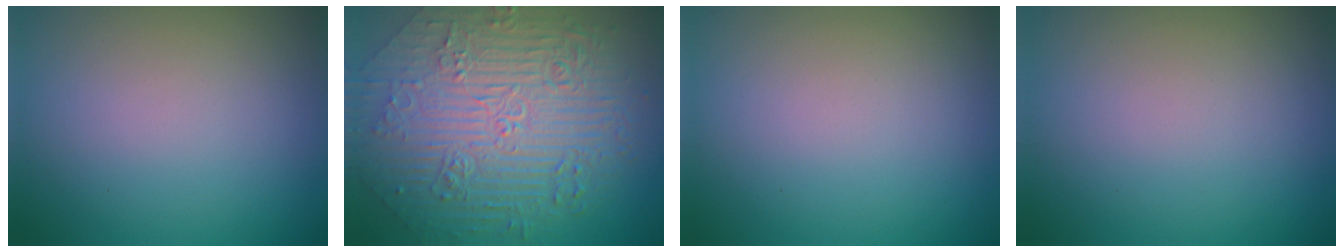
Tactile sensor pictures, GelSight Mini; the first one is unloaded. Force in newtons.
{"total": 10.8, "press": 7.5, "slide": 7.7}
{"total": 0.0}
{"total": 0.0}